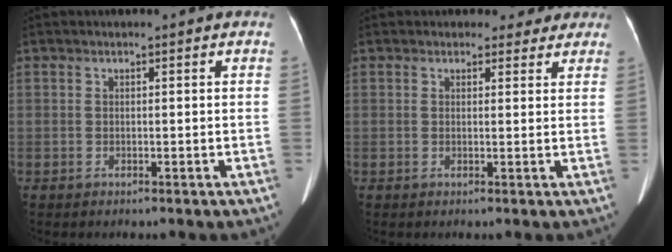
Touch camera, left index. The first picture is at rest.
{"total": 3.4, "force": [2.8, 1.9, 0.1], "torque": [0.011, 0.000, 0.022]}